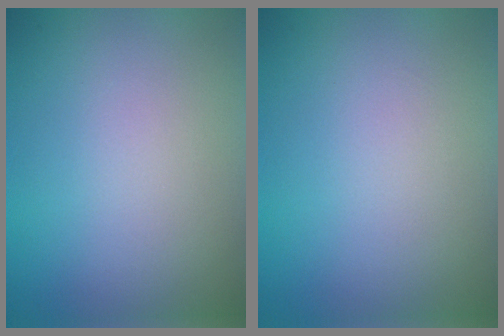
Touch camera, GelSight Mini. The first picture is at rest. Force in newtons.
{"total": 0.0}